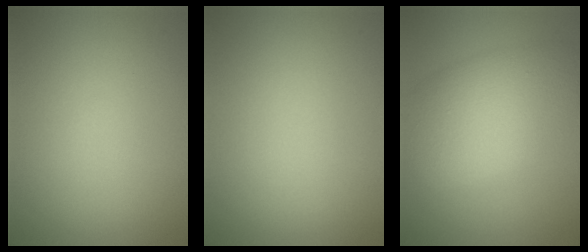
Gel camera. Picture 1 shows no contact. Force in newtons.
{"total": 0.0}
{"total": 7.9, "press": 7.9, "slide": 0.4}